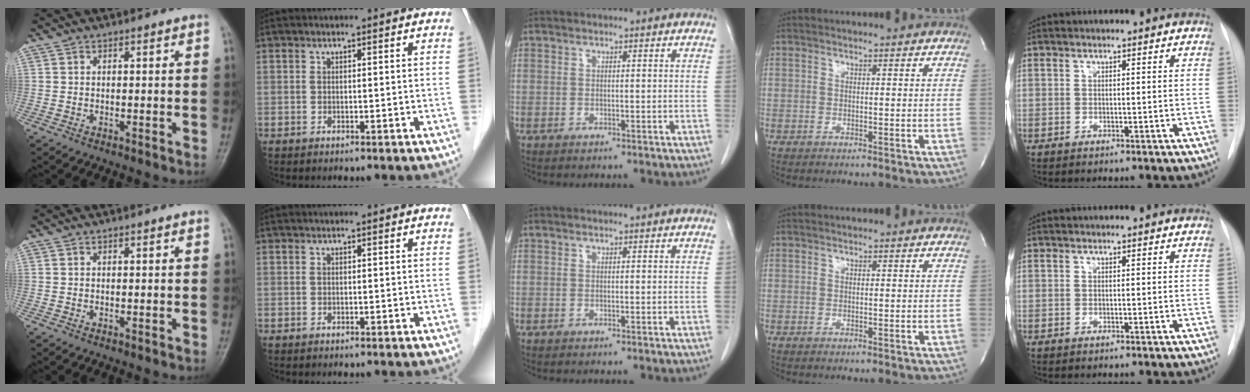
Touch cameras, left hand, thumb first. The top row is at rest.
{}